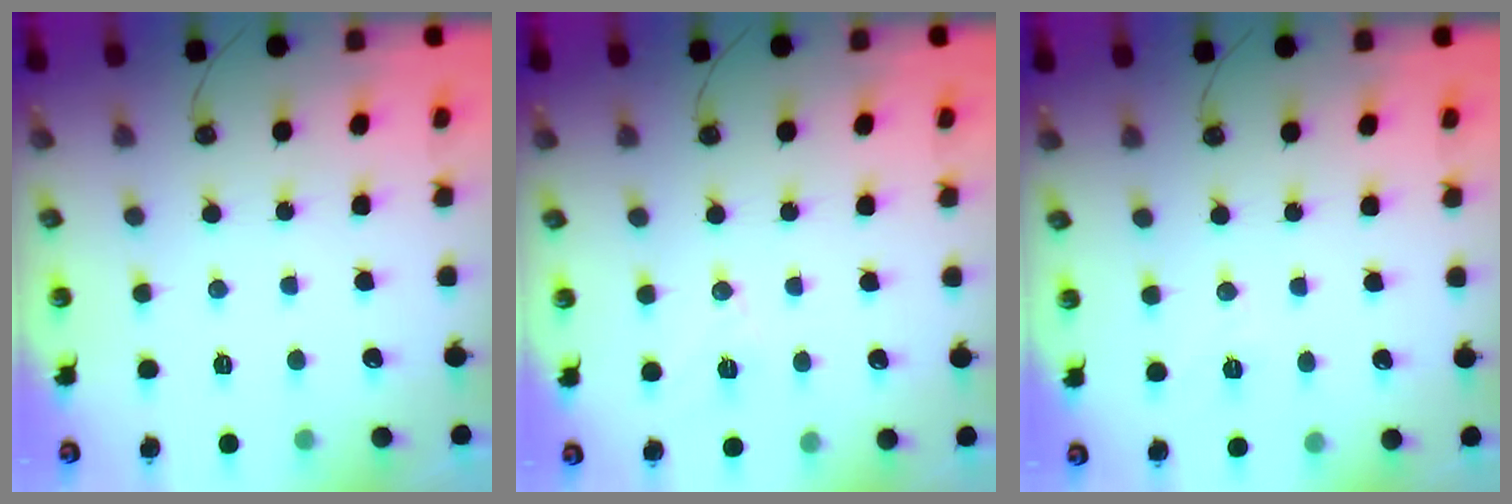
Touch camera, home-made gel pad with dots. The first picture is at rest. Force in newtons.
{"total": 7.7, "press": 6.7, "slide": 3.8}
{"total": 7.5, "press": 6.1, "slide": 4.4}